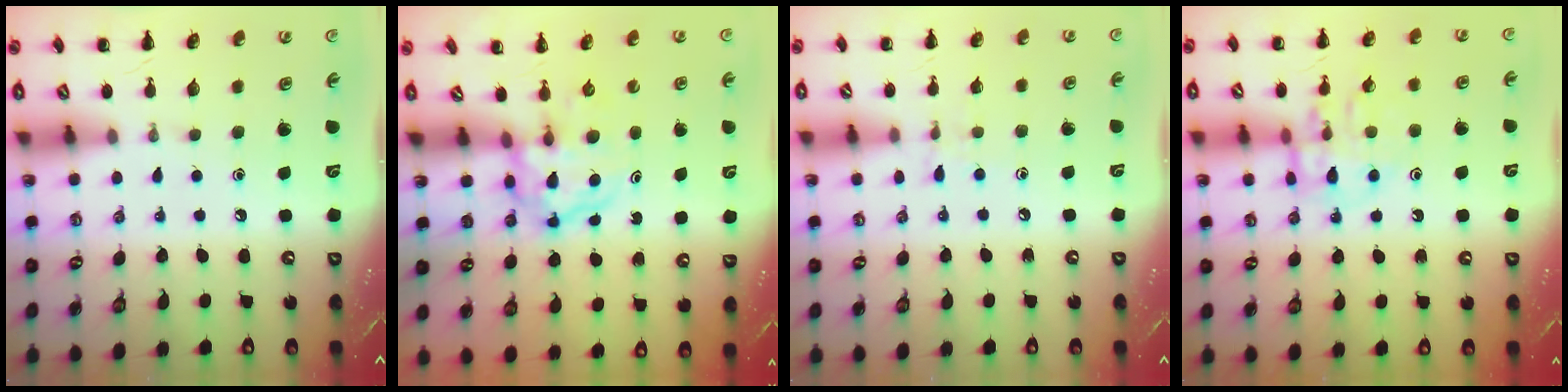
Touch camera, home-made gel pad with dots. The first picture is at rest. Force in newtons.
{"total": 3.8, "press": 3.7, "slide": 0.4}
{"total": 5.7, "press": 5.3, "slide": 2.2}
{"total": 11.7, "press": 11.7, "slide": 0.9}